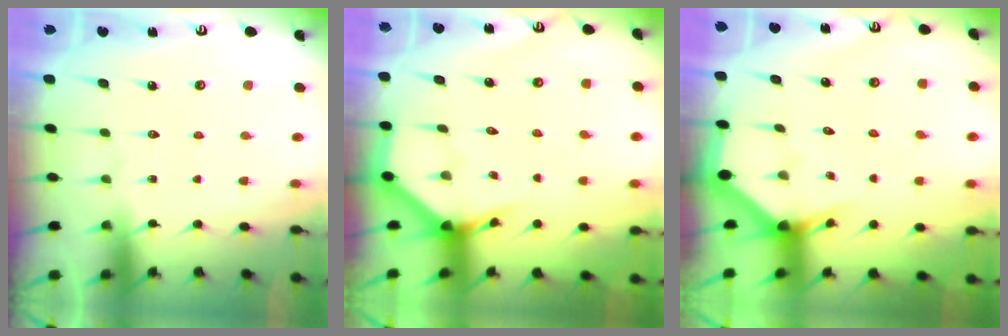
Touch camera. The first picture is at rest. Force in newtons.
{"total": 3.9, "press": 3.9, "slide": 0.3}
{"total": 2.6, "press": 2.6, "slide": 0.2}